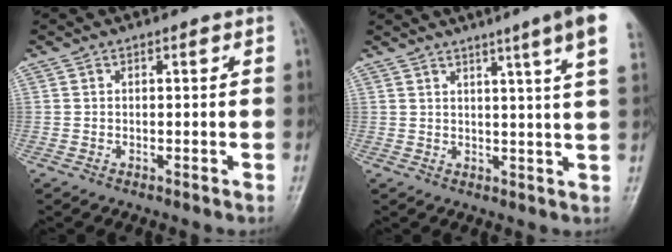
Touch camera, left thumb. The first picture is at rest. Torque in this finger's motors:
{"motor_torque": [2.03, 2.18, 1.86, -0.91, 0.09]}